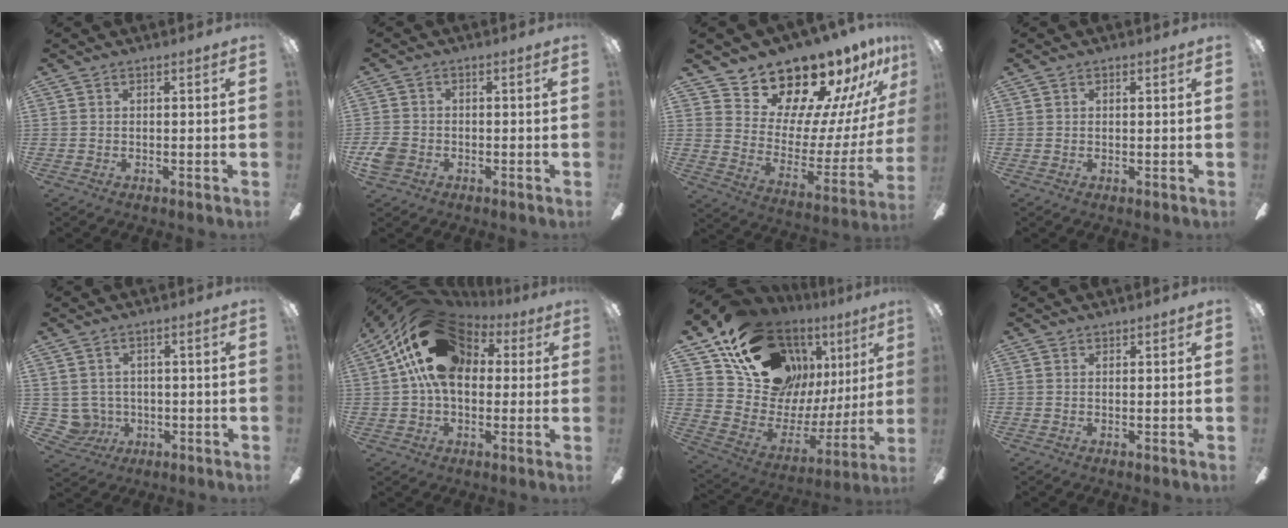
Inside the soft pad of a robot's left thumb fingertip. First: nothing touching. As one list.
[{"total": 4.9, "force": [-2.3, 3.7, 2.2], "torque": [-0.051, 0.011, -0.044]}, {"total": 18.0, "force": [16.7, 5.4, 4.1], "torque": [-0.072, -0.155, 0.294]}, {"total": 0.9, "force": [0.3, 0.8, 0.4], "torque": [0.000, 0.001, 0.003]}, {"total": 5.4, "force": [0.3, 5.3, 0.8], "torque": [-0.052, -0.005, 0.010]}, {"total": 20.3, "force": [6.6, 13.5, 13.7], "torque": [-0.263, -0.001, 0.118]}, {"total": 21.1, "force": [14.5, 12.6, 8.8], "torque": [-0.148, -0.102, 0.280]}, {"total": 0.6, "force": [0.5, 0.4, 0.0], "torque": [0.007, -0.003, 0.008]}]